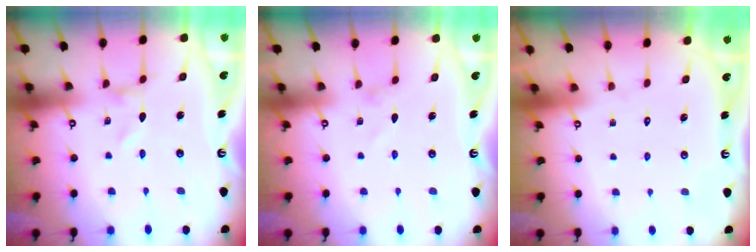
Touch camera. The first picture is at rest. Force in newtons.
{"total": 0.0}
{"total": 1.6, "press": 1.6, "slide": 0.1}